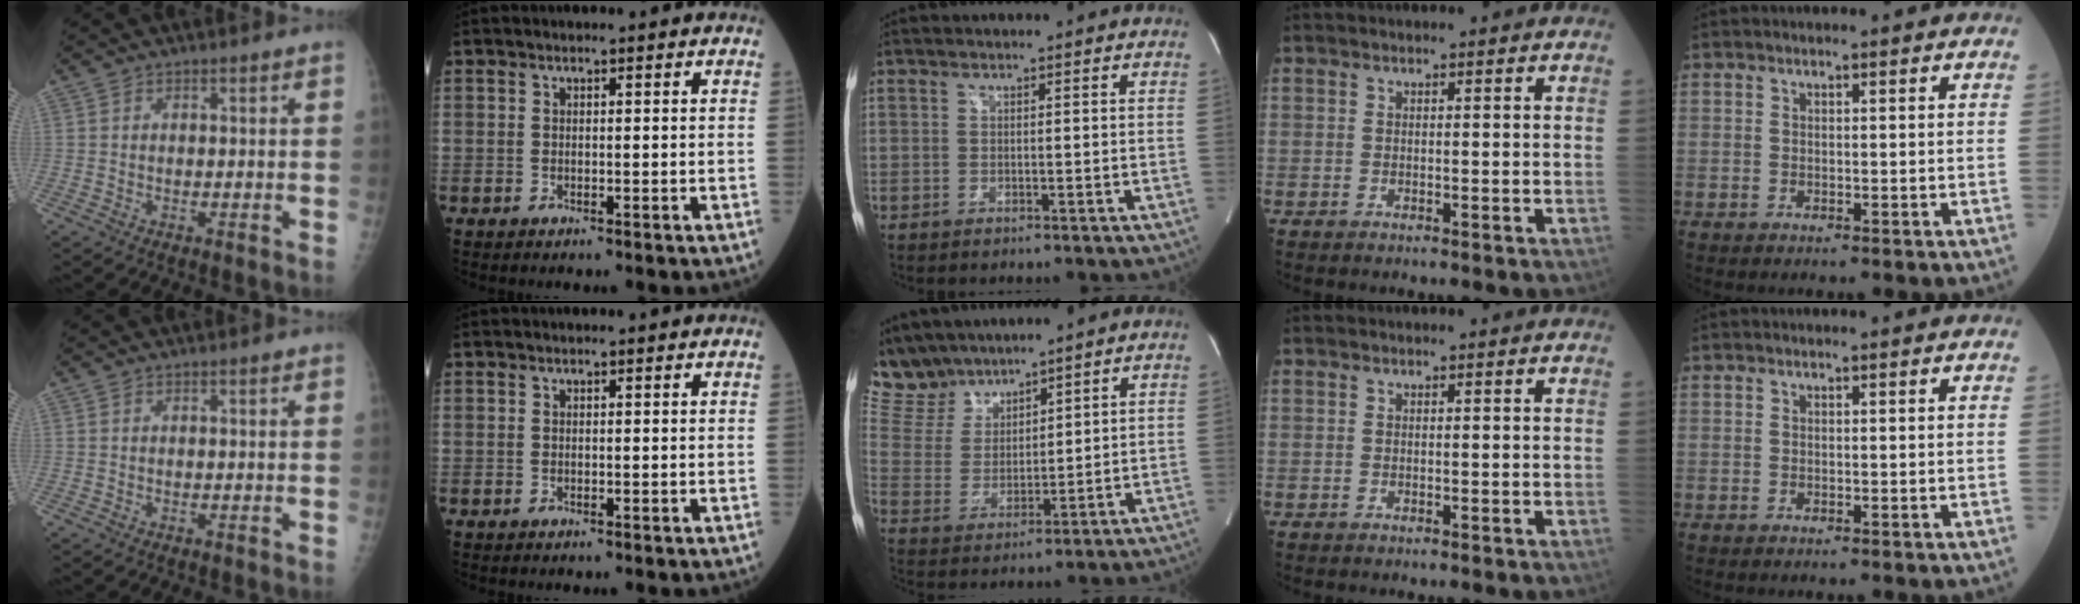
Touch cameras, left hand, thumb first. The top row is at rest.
{"middle": {"total": 8.9, "force": [8.2, 3.2, 1.1], "torque": [-0.038, 0.014, 0.179]}}